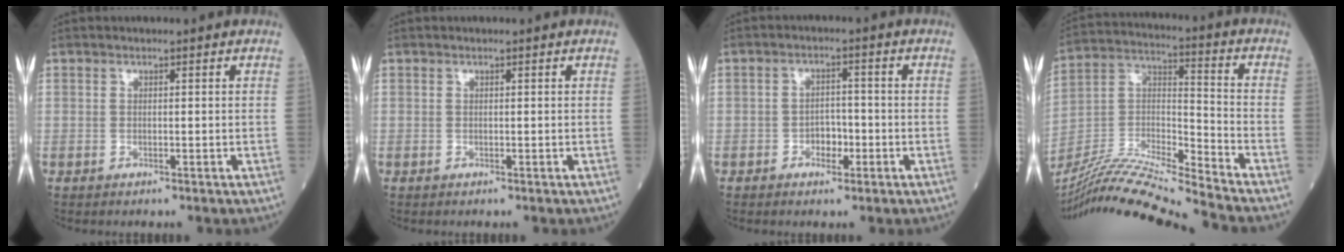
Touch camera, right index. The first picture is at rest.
{"total": 0.0}
{"total": 3.1, "force": [-1.3, 1.9, 2.1], "torque": [-0.030, 0.008, -0.021]}
{"total": 18.7, "force": [-17.4, -1.7, 6.7], "torque": [-0.131, 0.007, -0.313]}